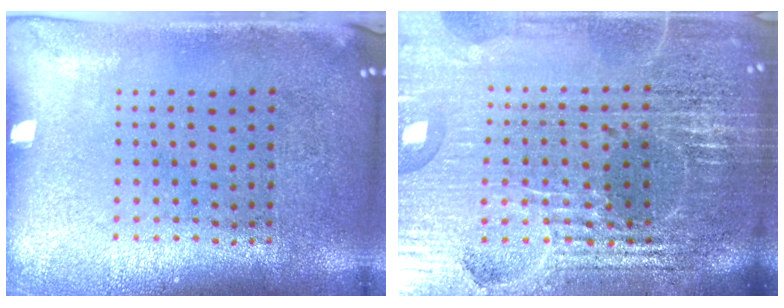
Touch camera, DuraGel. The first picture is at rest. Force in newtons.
{"total": 6.7, "press": 5.8, "slide": 3.3}